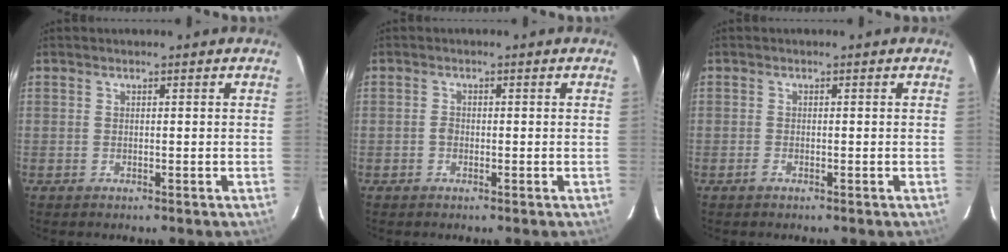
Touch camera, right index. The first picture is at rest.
{"total": 1.1, "force": [-0.4, 0.9, 0.6], "torque": [-0.009, 0.003, -0.009]}
{"total": 0.9, "force": [-0.6, 0.4, 0.5], "torque": [-0.012, -0.001, -0.012]}